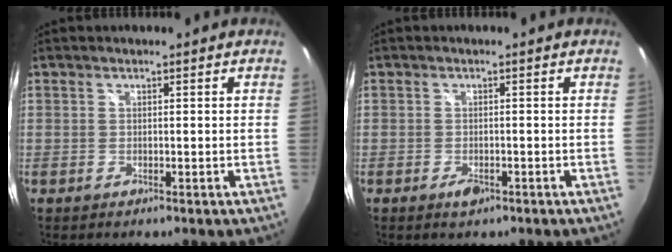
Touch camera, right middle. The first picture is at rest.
{"total": 2.0, "force": [-1.2, 1.0, 1.3], "torque": [-0.024, -0.004, -0.021]}